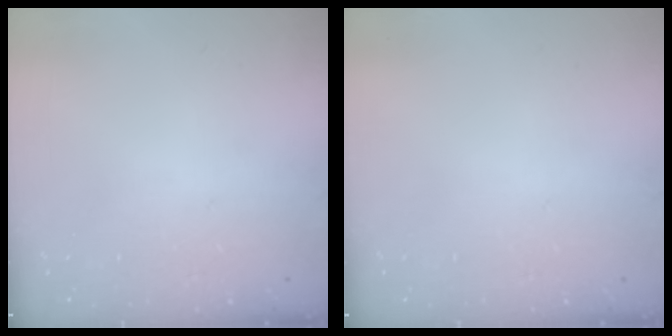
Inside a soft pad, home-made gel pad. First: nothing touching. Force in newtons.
{"total": 0.0}